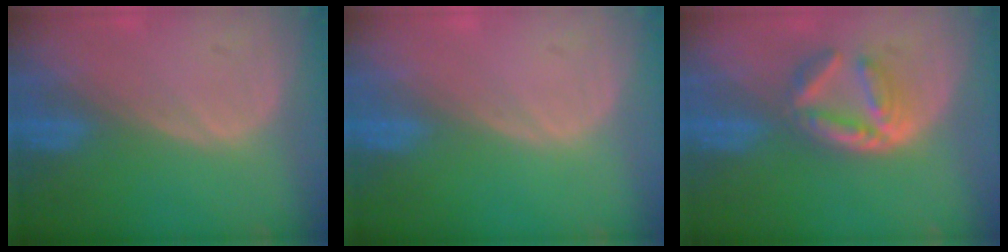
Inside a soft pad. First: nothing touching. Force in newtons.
{"total": 0.0}
{"total": 6.1, "press": 5.4, "slide": 2.8}